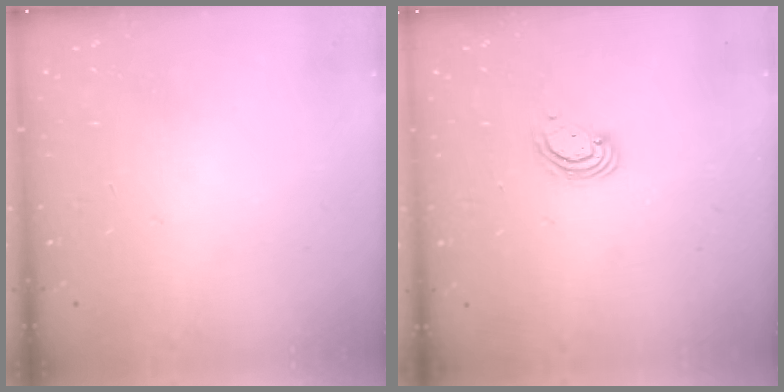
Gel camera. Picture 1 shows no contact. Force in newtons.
{"total": 3.0, "press": 2.9, "slide": 0.3}